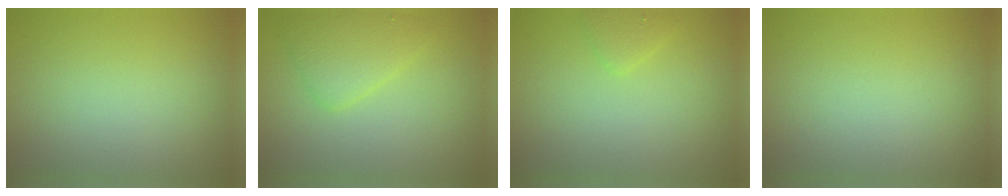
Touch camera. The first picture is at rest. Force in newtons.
{"total": 3.0, "press": 3.0, "slide": 0.1}
{"total": 1.2, "press": 1.2, "slide": 0.1}
{"total": 0.0}